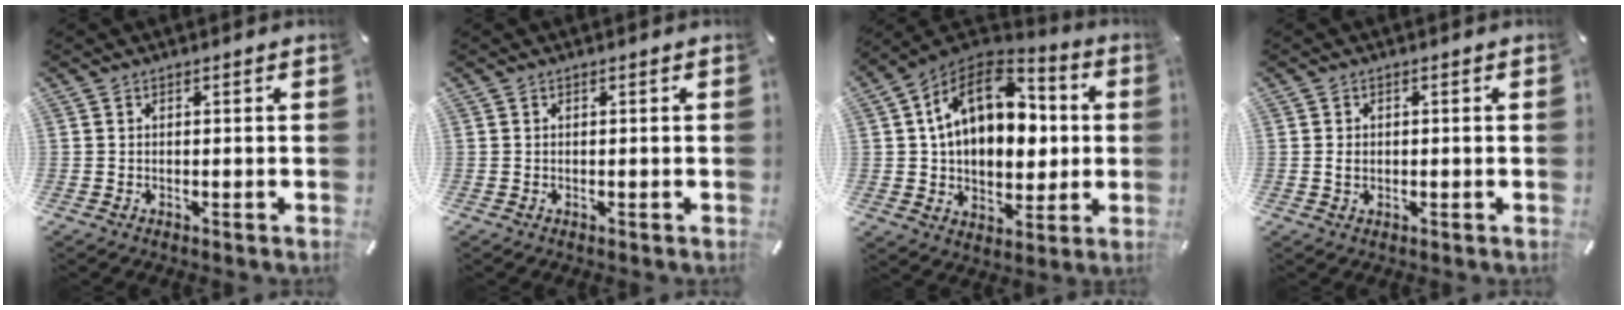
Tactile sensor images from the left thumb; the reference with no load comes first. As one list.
[{"total": 0.0}, {"total": 18.1, "force": [3.8, 13.2, 11.9], "torque": [-0.198, -0.012, 0.066]}, {"total": 1.6, "force": [-0.1, 1.2, 1.1], "torque": [-0.022, 0.004, -0.003]}]